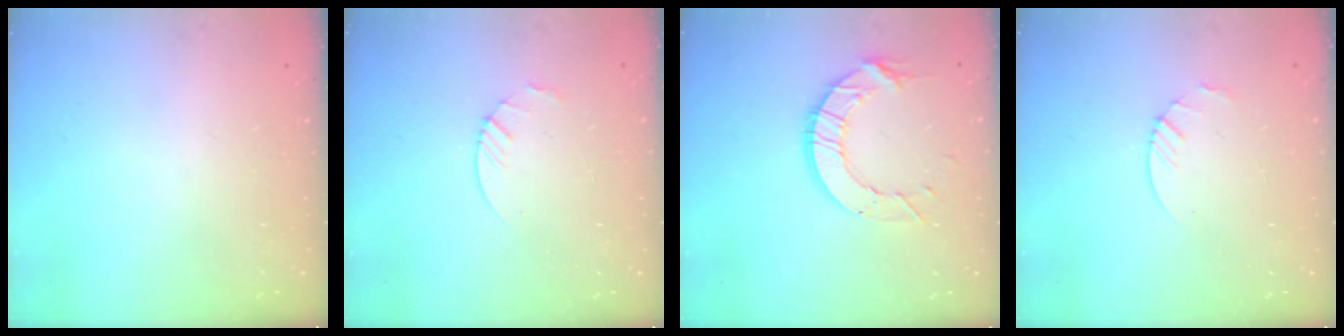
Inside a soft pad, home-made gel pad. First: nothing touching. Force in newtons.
{"total": 3.0, "press": 2.9, "slide": 0.3}
{"total": 10.4, "press": 10.3, "slide": 0.5}
{"total": 3.0, "press": 2.9, "slide": 0.3}